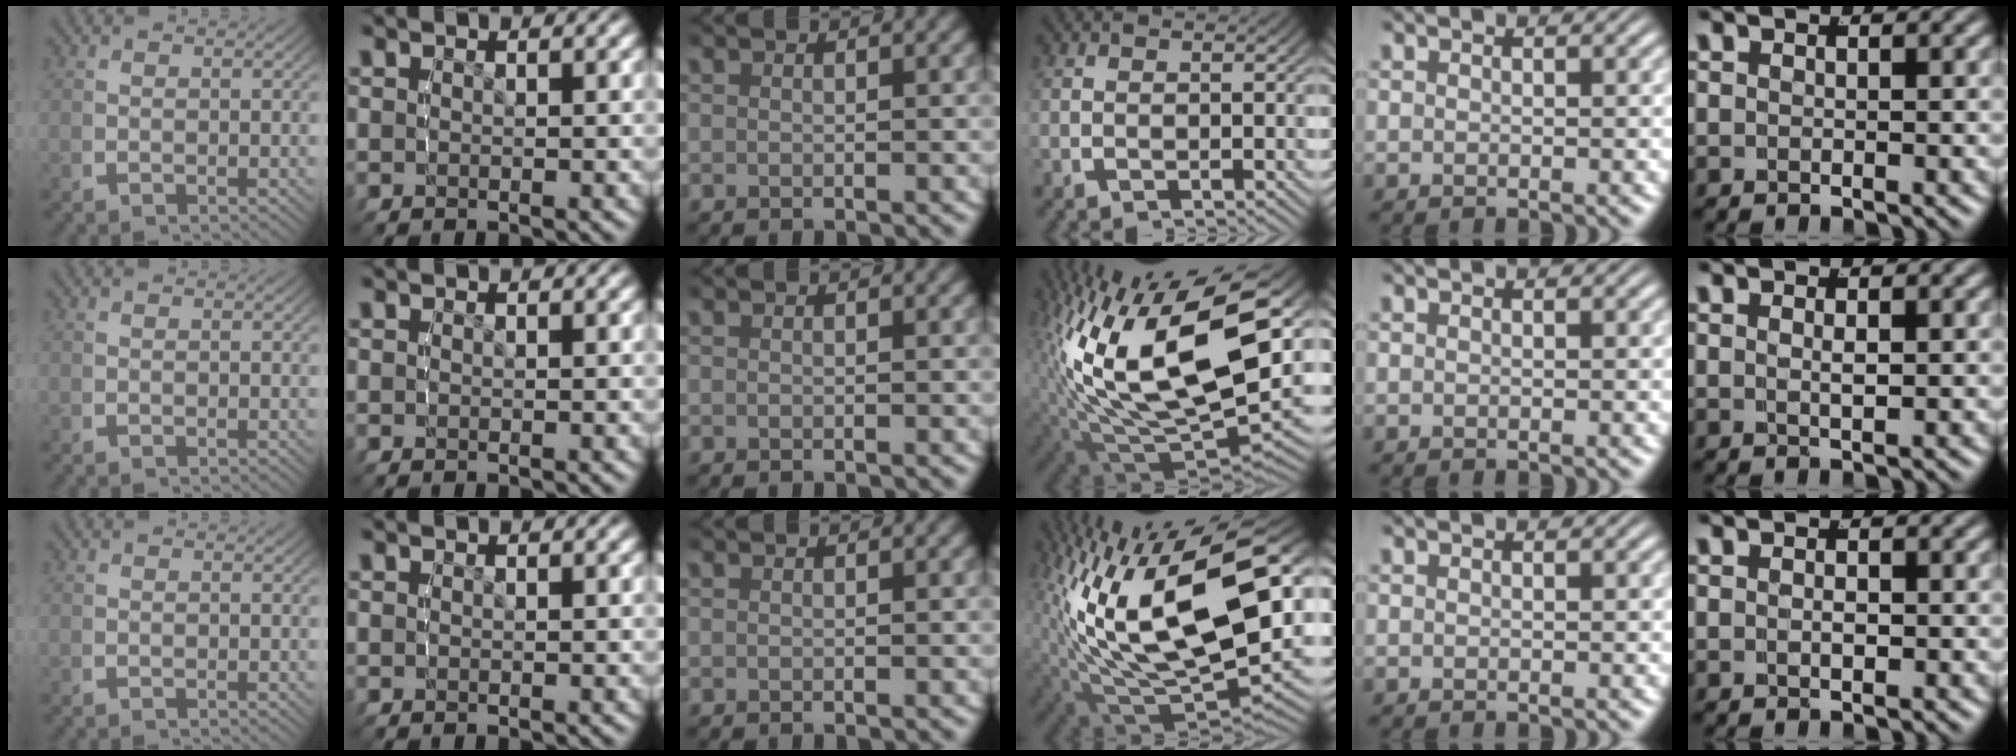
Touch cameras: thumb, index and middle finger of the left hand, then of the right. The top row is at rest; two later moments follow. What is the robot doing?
{"motion": "lift_and_place", "object": "tape"}